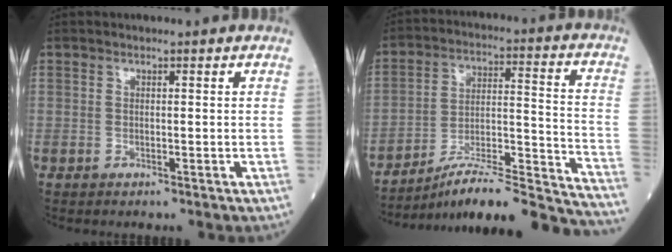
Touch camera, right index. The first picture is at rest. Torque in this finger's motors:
{"motor_torque": [-0.29, -0.73, 0.35, 0.05]}